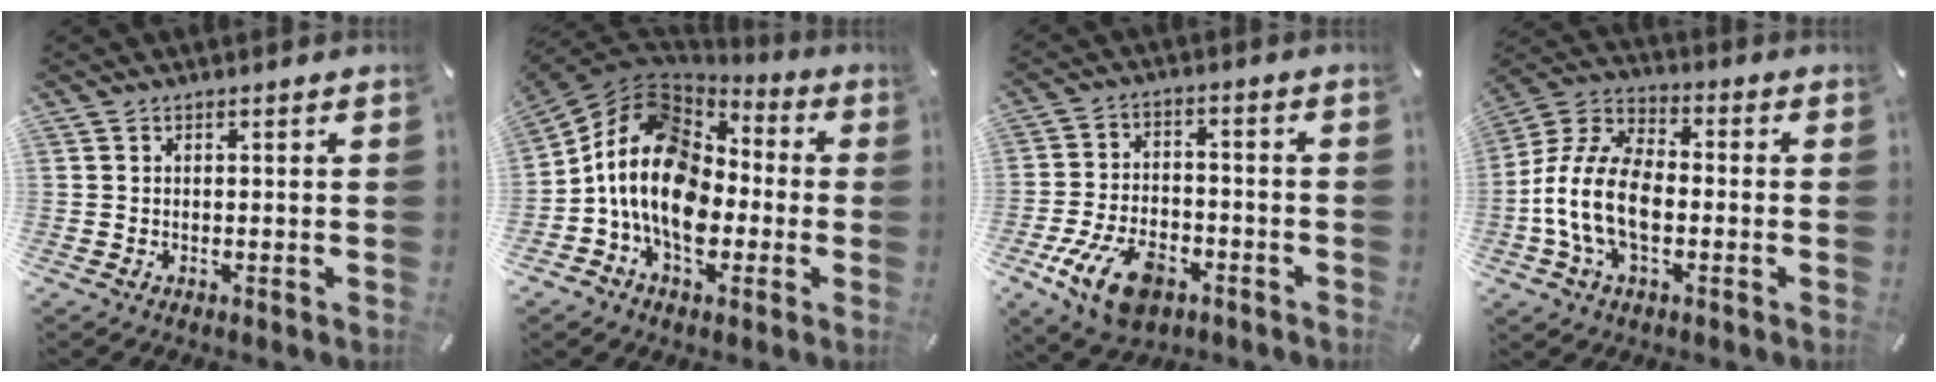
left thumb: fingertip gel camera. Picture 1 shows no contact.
{"total": 16.7, "force": [-3.3, 12.6, 10.4], "torque": [-0.228, 0.014, -0.063]}
{"total": 13.1, "force": [-6.4, 7.8, 8.4], "torque": [-0.159, 0.031, -0.112]}
{"total": 13.3, "force": [-3.7, 8.1, 9.9], "torque": [-0.219, 0.010, -0.069]}